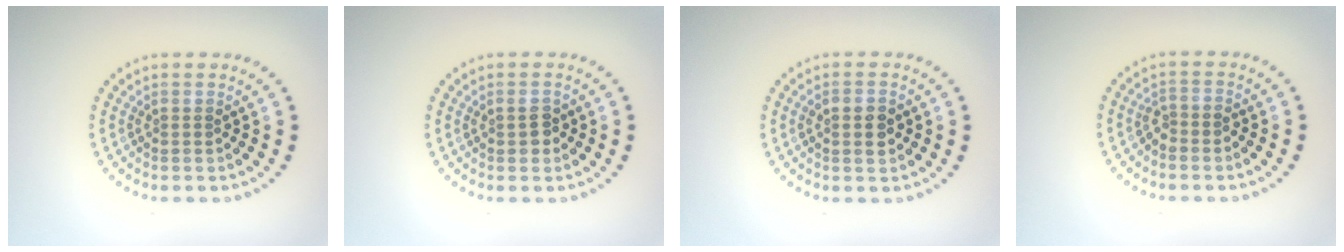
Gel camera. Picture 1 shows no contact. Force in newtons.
{"total": 1.5, "press": 1.5, "slide": 0.1}
{"total": 2.0, "press": 2.0, "slide": 0.2}
{"total": 1.3, "press": 1.0, "slide": 0.8}